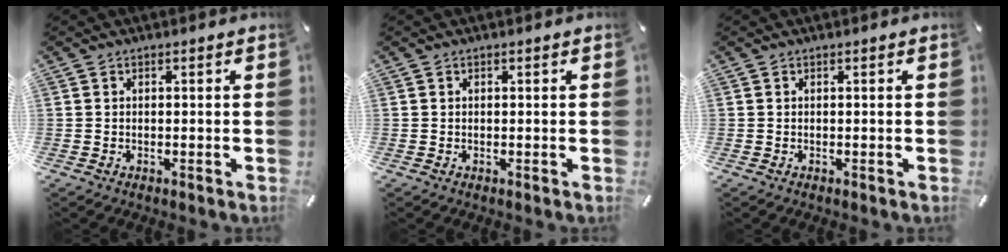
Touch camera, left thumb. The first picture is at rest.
{"total": 0.0}
{"total": 0.0}